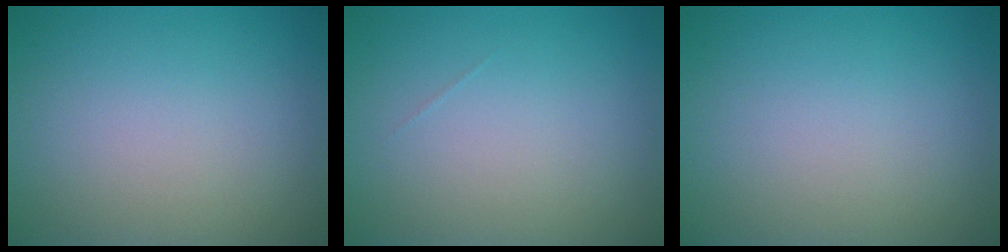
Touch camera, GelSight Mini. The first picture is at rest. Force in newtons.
{"total": 0.0}
{"total": 0.0}